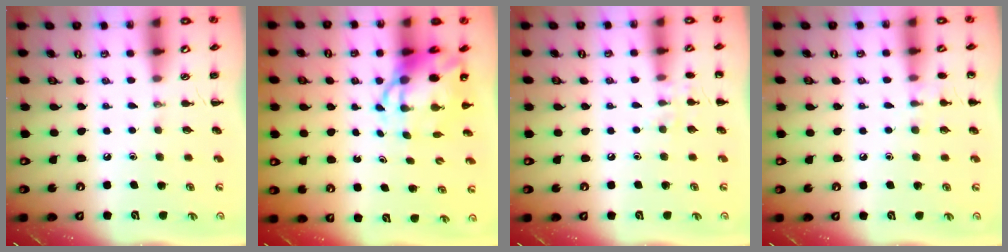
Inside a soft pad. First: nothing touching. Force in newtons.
{"total": 7.5, "press": 7.2, "slide": 2.0}
{"total": 7.2, "press": 6.9, "slide": 2.1}
{"total": 7.2, "press": 7.0, "slide": 1.7}